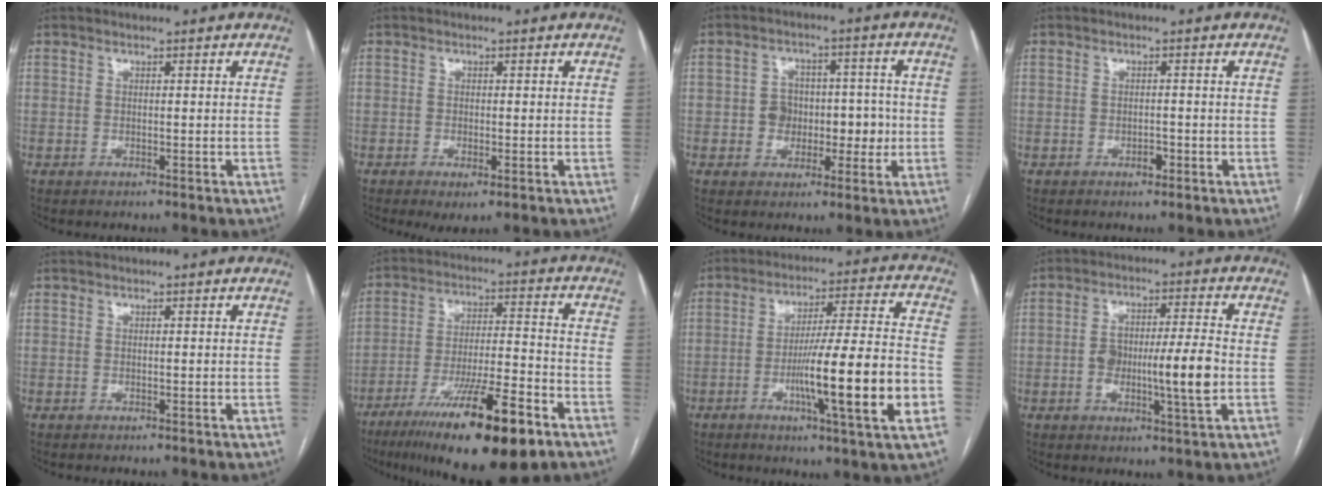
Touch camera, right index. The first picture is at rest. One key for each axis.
{"total": 2.4, "fx": -1.1, "fy": 0.8, "fz": 2.1, "tx": -0.030, "ty": -0.003, "tz": -0.011}
{"total": 6.6, "fx": -0.9, "fy": 5.3, "fz": 3.7, "tx": -0.041, "ty": 0.029, "tz": -0.011}
{"total": 1.5, "fx": -0.8, "fy": 0.8, "fz": 1.0, "tx": -0.014, "ty": 0.002, "tz": -0.010}
{"total": 0.0}
{"total": 19.5, "fx": -12.0, "fy": 2.5, "fz": 15.2, "tx": -0.233, "ty": -0.030, "tz": -0.198}
{"total": 17.1, "fx": -4.9, "fy": -0.3, "fz": 16.4, "tx": -0.262, "ty": -0.007, "tz": -0.079}
{"total": 10.0, "fx": -1.7, "fy": 1.3, "fz": 9.8, "tx": -0.172, "ty": 0.007, "tz": -0.029}